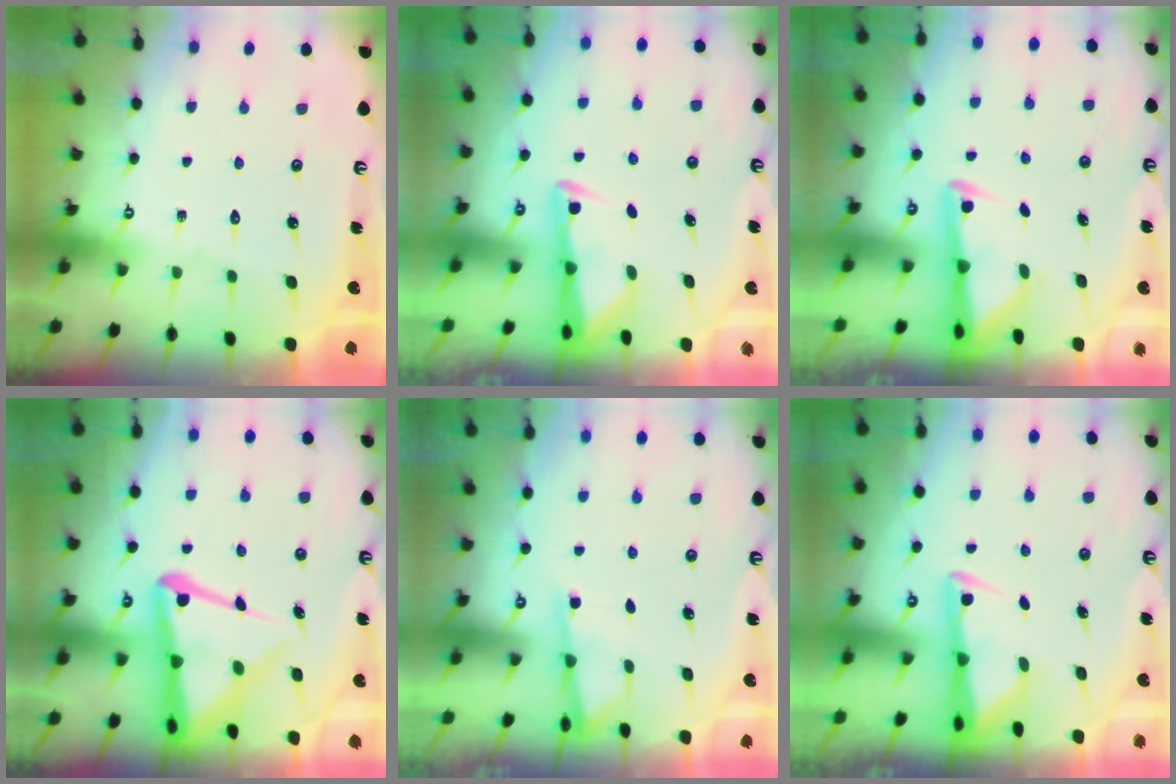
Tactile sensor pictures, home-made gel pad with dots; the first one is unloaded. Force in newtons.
{"total": 3.4, "press": 3.4, "slide": 0.4}
{"total": 2.8, "press": 2.7, "slide": 0.7}
{"total": 11.5, "press": 11.4, "slide": 1.0}
{"total": 1.8, "press": 1.7, "slide": 0.4}
{"total": 3.0, "press": 2.9, "slide": 0.6}